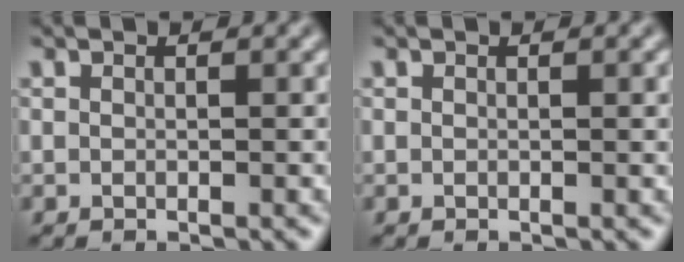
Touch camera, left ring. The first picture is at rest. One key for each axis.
{"total": 0.0}